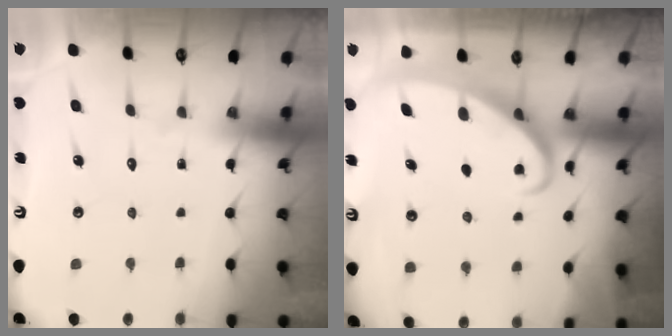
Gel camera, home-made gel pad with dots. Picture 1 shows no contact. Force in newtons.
{"total": 2.7, "press": 2.7, "slide": 0.4}